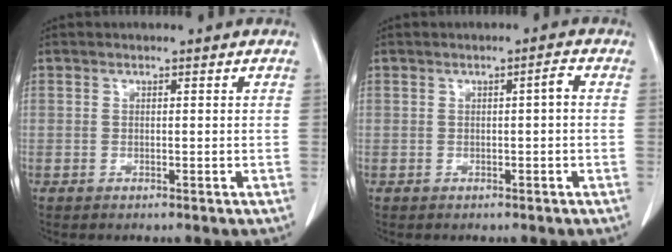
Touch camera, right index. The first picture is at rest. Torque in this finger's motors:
{"motor_torque": [0.21, -0.07, 0.12, 0.03]}